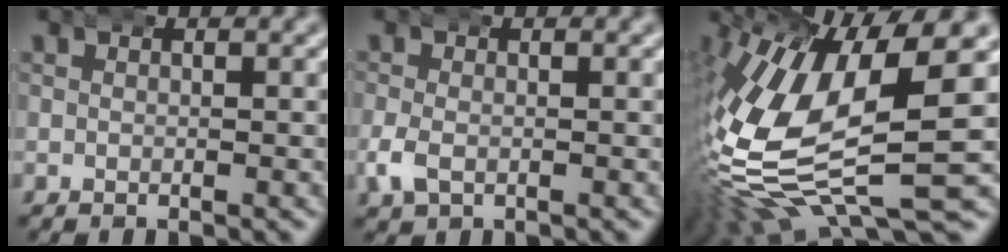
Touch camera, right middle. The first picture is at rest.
{"total": 2.2, "force": [-0.7, 1.6, 1.4], "torque": [-0.043, -0.003, -0.010]}
{"total": 15.7, "force": [-0.6, 7.9, 13.5], "torque": [-0.267, -0.027, 0.008]}